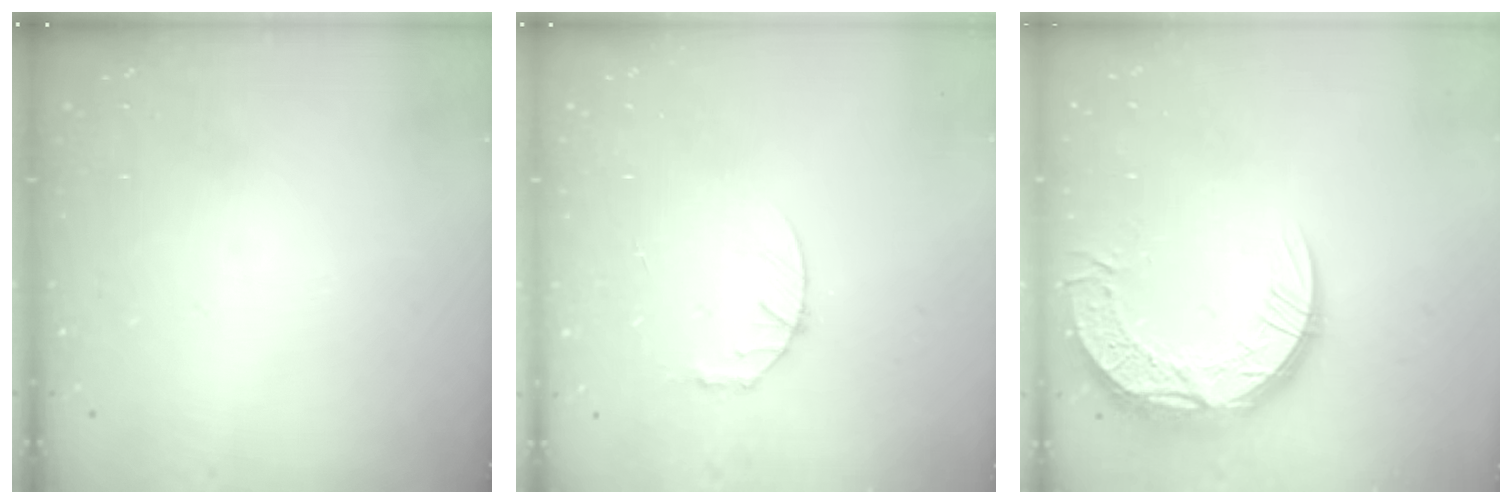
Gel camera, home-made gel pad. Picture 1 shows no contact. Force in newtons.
{"total": 3.6, "press": 3.6, "slide": 0.5}
{"total": 15.3, "press": 15.3, "slide": 1.0}